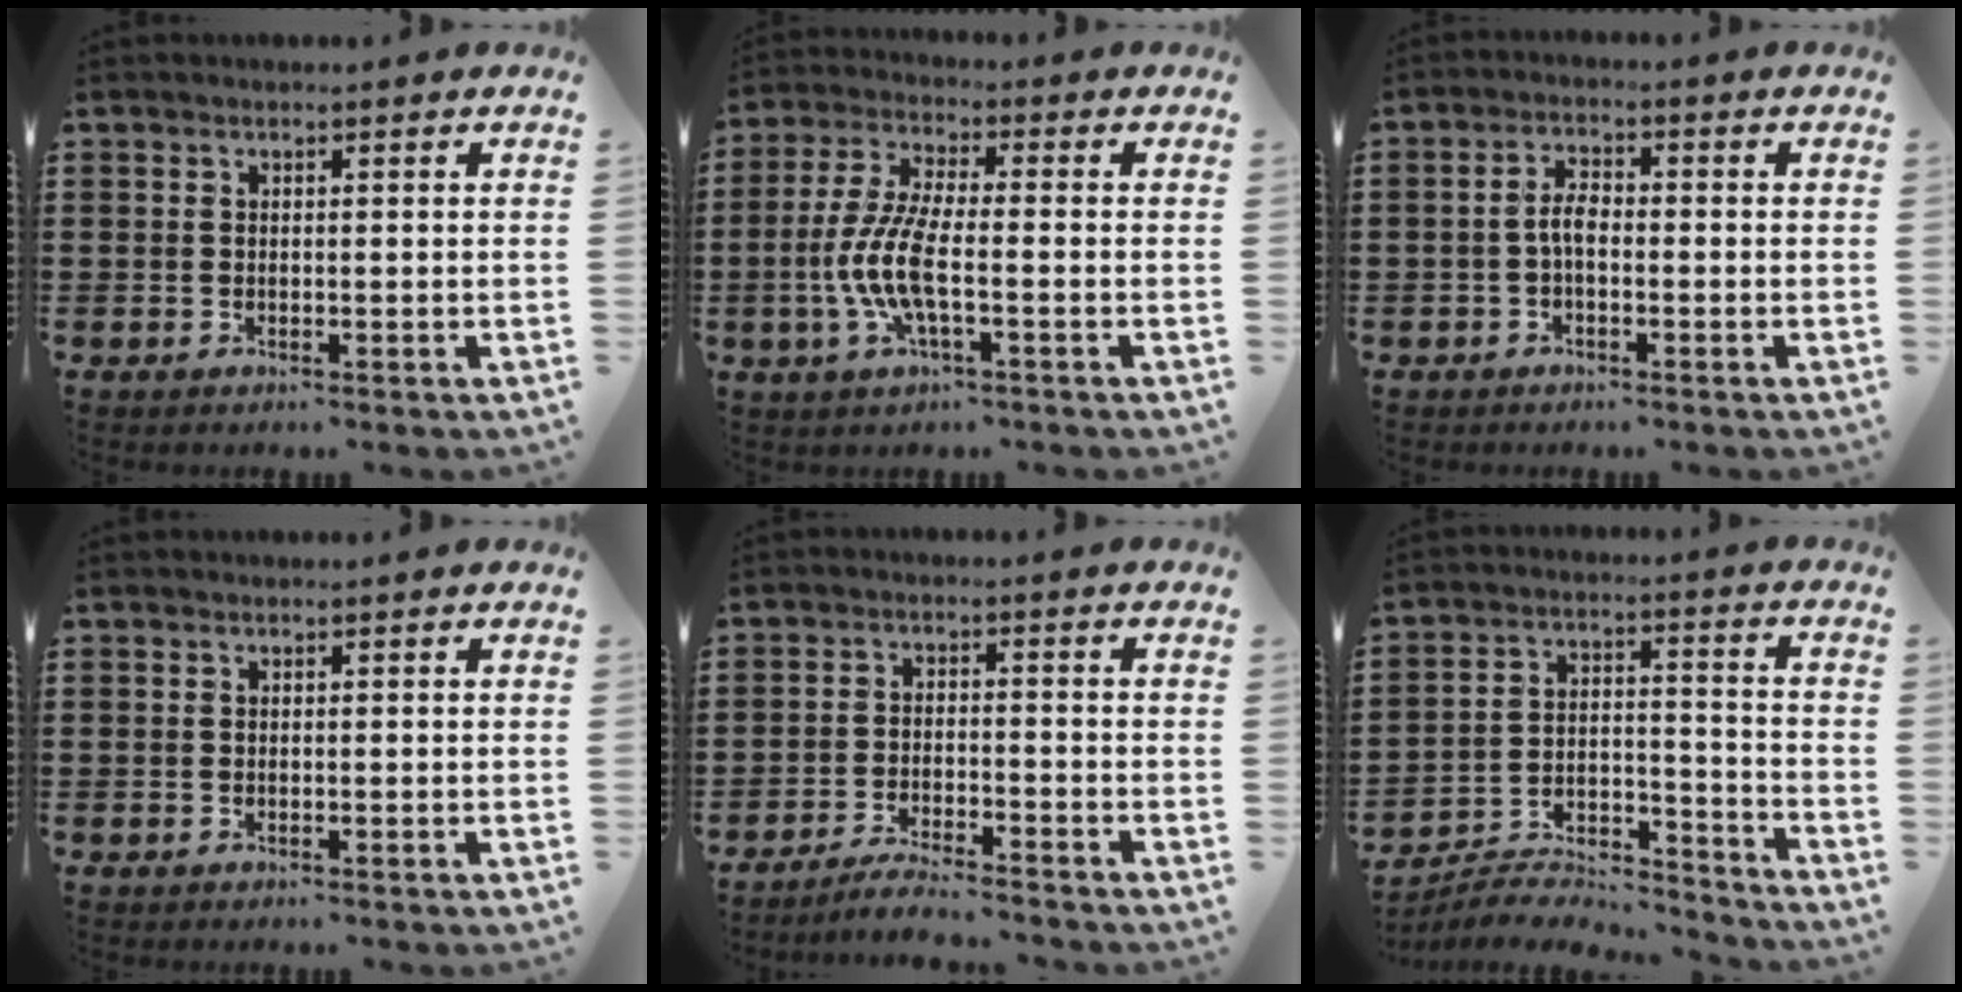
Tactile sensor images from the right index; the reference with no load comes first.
{"total": 8.2, "force": [-2.2, 2.6, 7.5], "torque": [-0.177, -0.014, -0.049]}
{"total": 2.9, "force": [-0.7, 1.1, 2.5], "torque": [-0.062, 0.001, -0.019]}
{"total": 0.0}
{"total": 3.6, "force": [-3.5, -0.1, 0.9], "torque": [-0.018, 0.001, -0.070]}
{"total": 6.0, "force": [-5.9, 0.8, 1.0], "torque": [-0.025, 0.006, -0.120]}